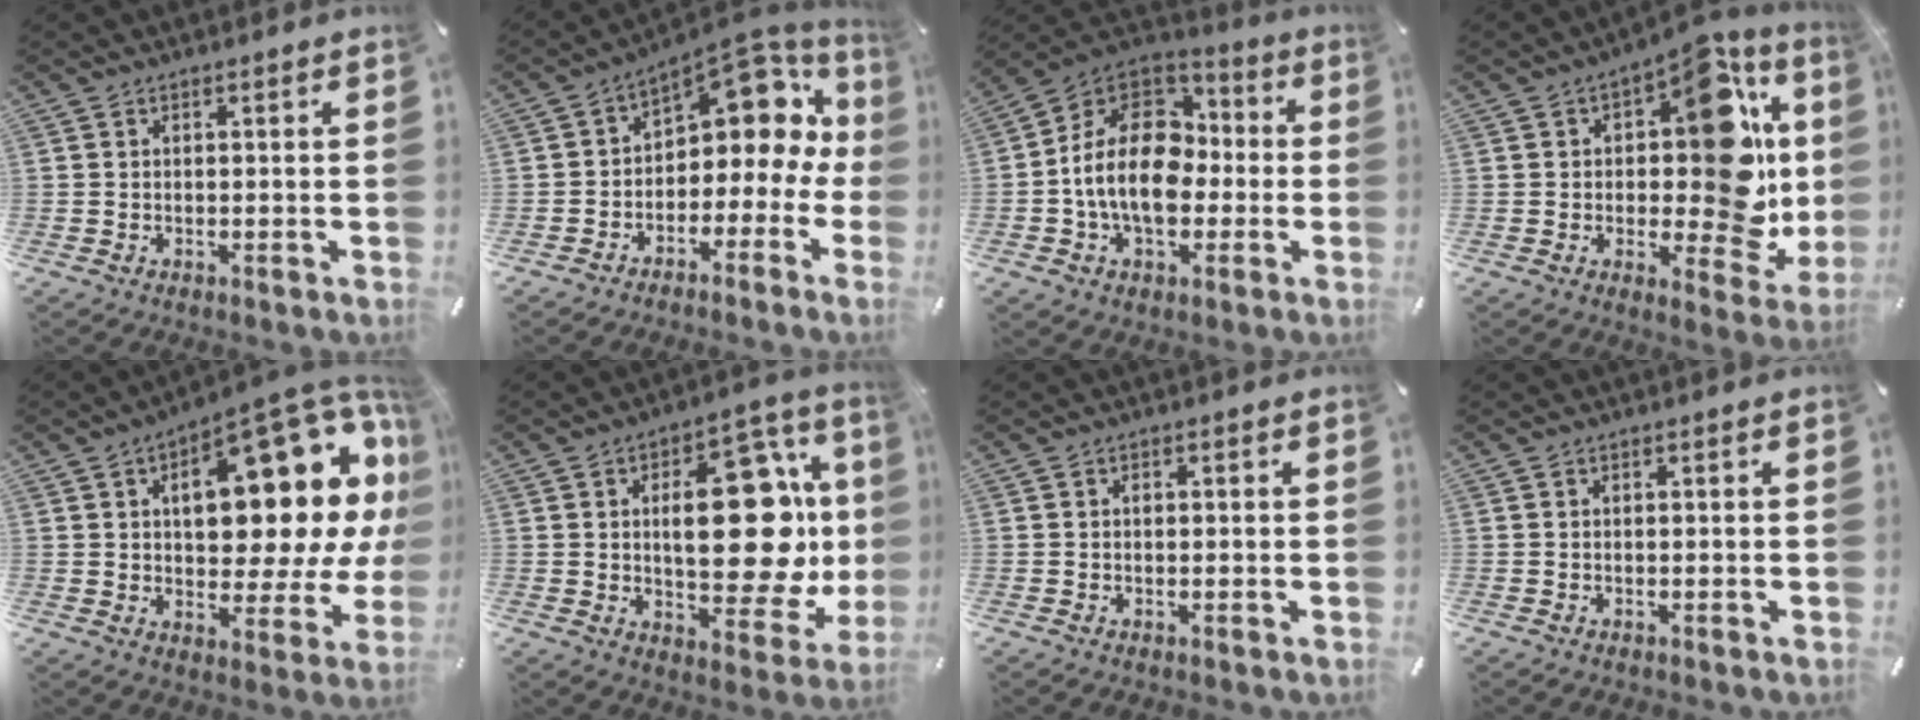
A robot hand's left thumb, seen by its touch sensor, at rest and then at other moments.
{"total": 9.9, "force": [4.8, 6.0, 6.1], "torque": [-0.085, -0.047, 0.079]}
{"total": 18.2, "force": [-2.6, 13.2, 12.3], "torque": [-0.244, 0.017, -0.051]}
{"total": 21.8, "force": [3.7, 11.2, 18.3], "torque": [-0.228, -0.037, 0.059]}
{"total": 24.1, "force": [9.6, 11.1, 19.2], "torque": [-0.241, -0.073, 0.155]}
{"total": 26.6, "force": [2.5, 13.4, 22.8], "torque": [-0.308, -0.018, 0.044]}
{"total": 0.5, "force": [0.1, 0.4, 0.4], "torque": [-0.008, 0.000, 0.000]}
{"total": 0.0}